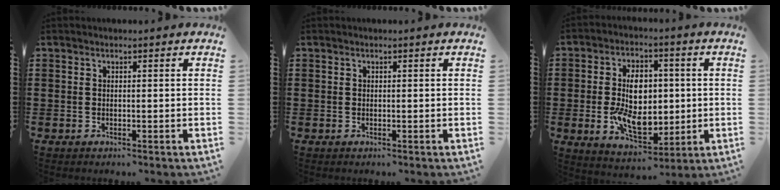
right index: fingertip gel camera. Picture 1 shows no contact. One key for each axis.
{"total": 0.0}
{"total": 9.9, "fx": -0.2, "fy": 6.1, "fz": 7.7, "tx": -0.145, "ty": 0.001, "tz": -0.009}